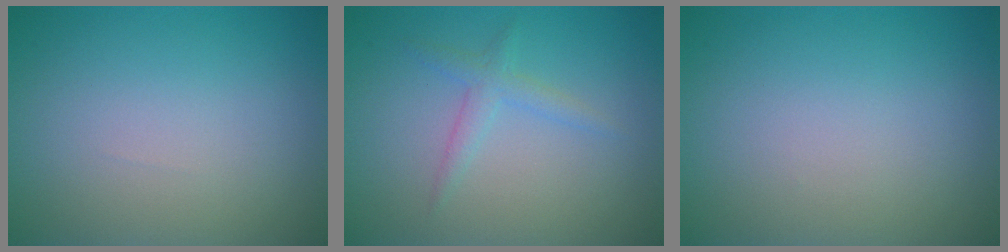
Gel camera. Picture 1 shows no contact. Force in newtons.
{"total": 1.7, "press": 1.7, "slide": 0.0}
{"total": 0.0}